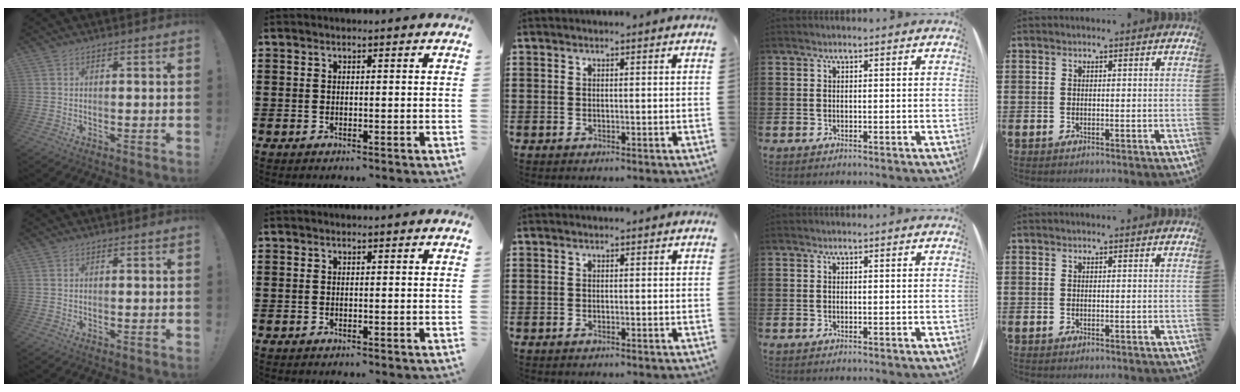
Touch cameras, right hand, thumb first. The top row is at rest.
{}